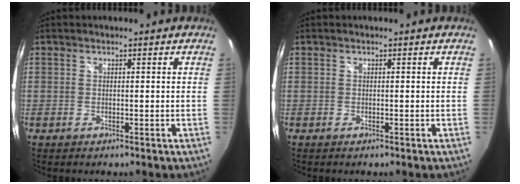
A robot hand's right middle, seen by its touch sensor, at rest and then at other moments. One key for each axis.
{"total": 0.0}